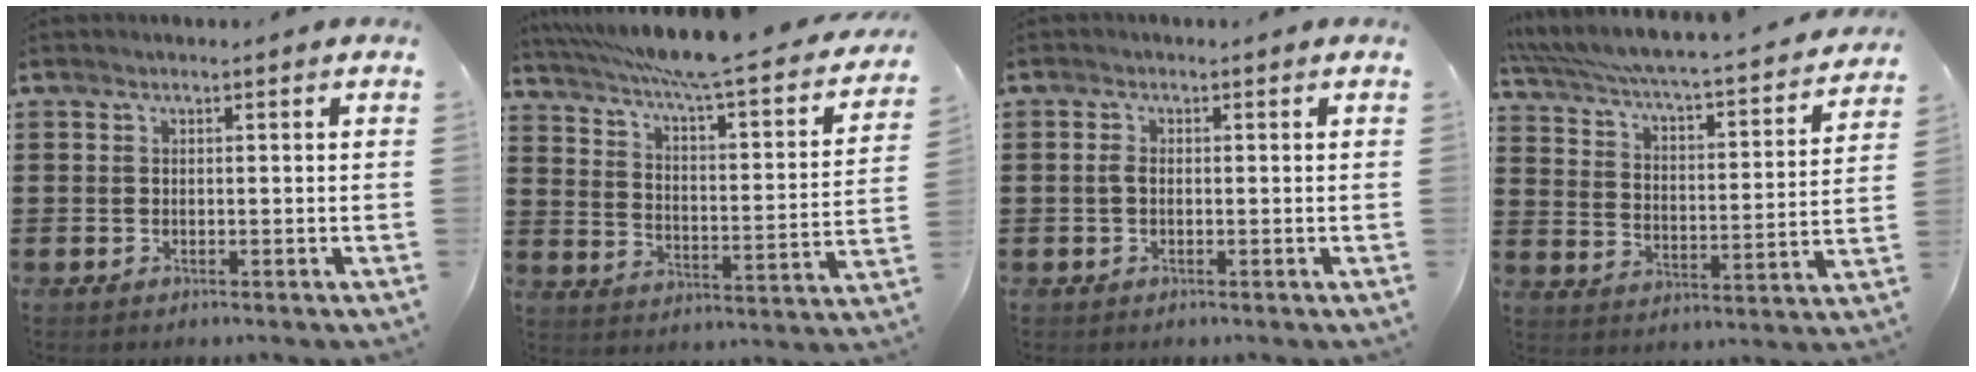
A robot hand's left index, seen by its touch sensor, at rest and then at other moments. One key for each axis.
{"total": 6.8, "fx": 5.4, "fy": -0.6, "fz": 4.0, "tx": -0.102, "ty": -0.050, "tz": 0.085}
{"total": 1.5, "fx": -0.2, "fy": 0.7, "fz": 1.3, "tx": -0.034, "ty": -0.003, "tz": -0.006}
{"total": 3.6, "fx": 3.2, "fy": 0.1, "fz": 1.7, "tx": -0.054, "ty": -0.039, "tz": 0.044}